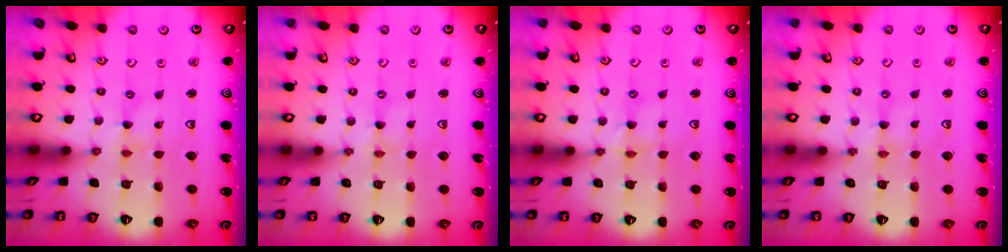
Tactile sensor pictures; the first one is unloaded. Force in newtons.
{"total": 0.5, "press": 0.5, "slide": 0.1}
{"total": 1.2, "press": 1.2, "slide": 0.3}
{"total": 1.2, "press": 1.2, "slide": 0.3}